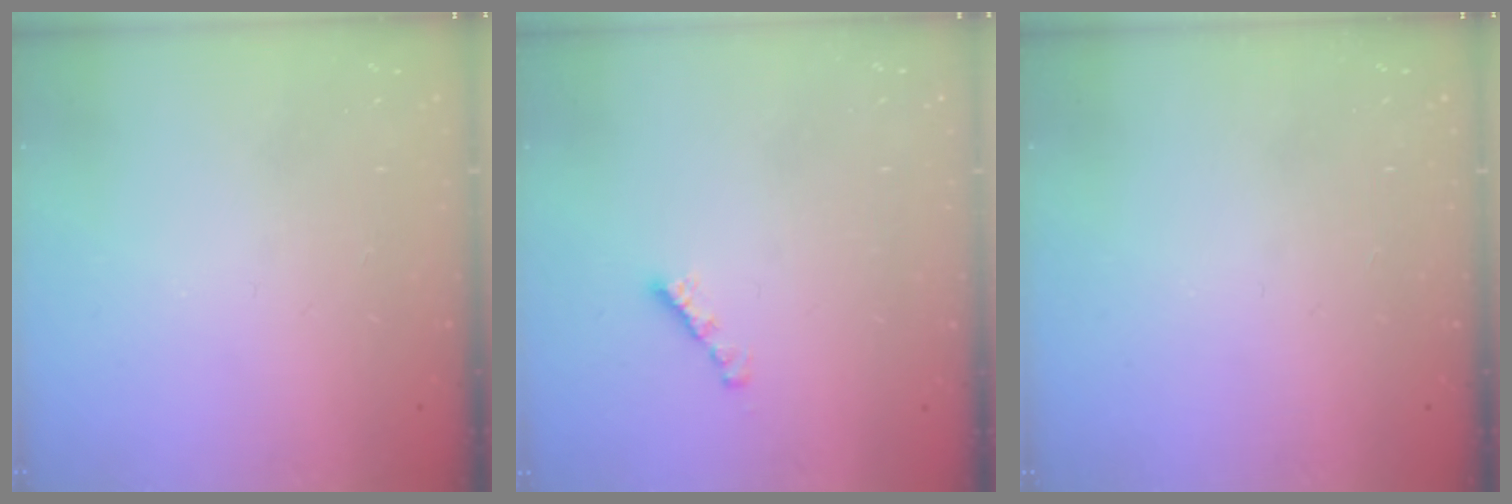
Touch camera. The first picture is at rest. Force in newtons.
{"total": 2.3, "press": 2.3, "slide": 0.2}
{"total": 0.0}